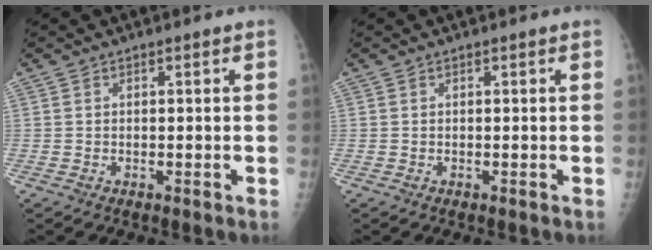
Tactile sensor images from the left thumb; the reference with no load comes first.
{"total": 0.0}